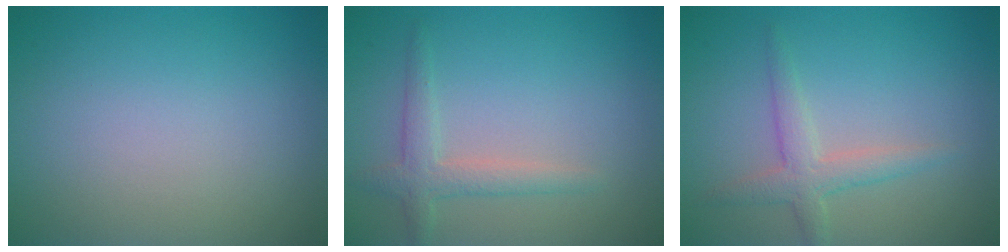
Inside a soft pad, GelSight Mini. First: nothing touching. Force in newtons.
{"total": 2.3, "press": 2.3, "slide": 0.2}
{"total": 2.6, "press": 2.6, "slide": 0.1}